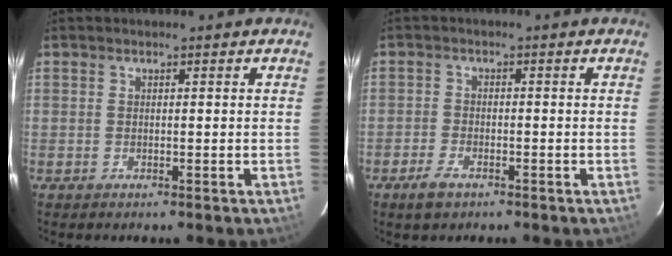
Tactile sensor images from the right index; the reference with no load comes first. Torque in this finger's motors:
{"motor_torque": [0.19, -0.21, 0.08, 0.02]}